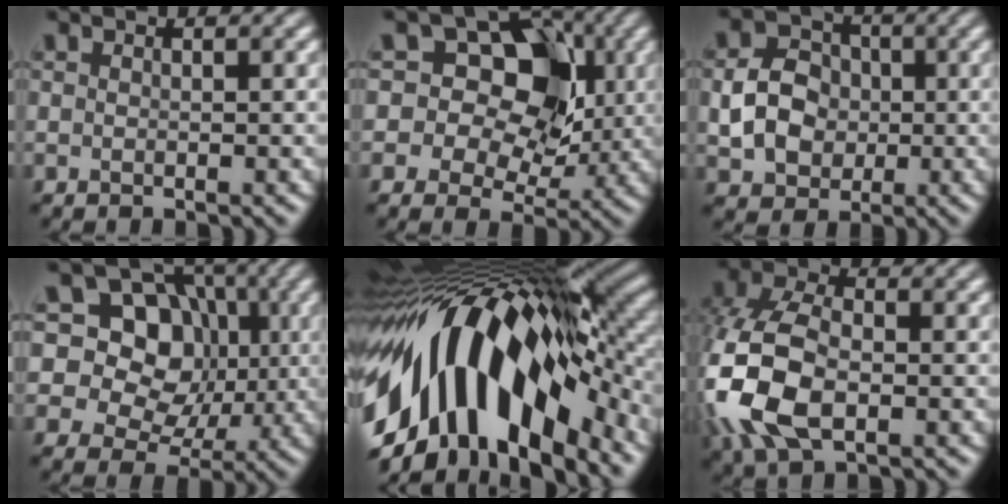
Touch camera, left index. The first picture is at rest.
{"total": 11.9, "force": [2.5, 9.3, 7.0], "torque": [-0.077, 0.042, 0.009]}
{"total": 4.6, "force": [-0.4, 3.9, 2.3], "torque": [-0.050, 0.006, -0.004]}
{"total": 10.4, "force": [2.2, 8.7, 5.2], "torque": [-0.092, 0.034, 0.013]}
{"total": 15.3, "force": [-3.5, 7.9, 12.6], "torque": [-0.225, 0.012, -0.067]}
{"total": 8.8, "force": [-2.7, 5.2, 6.6], "torque": [-0.170, -0.006, -0.054]}